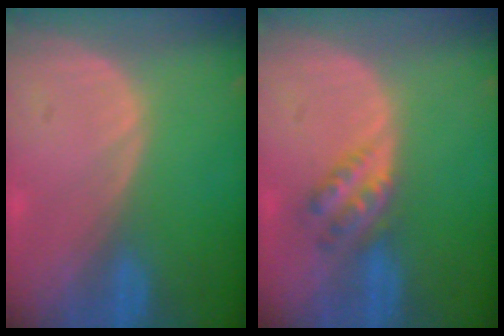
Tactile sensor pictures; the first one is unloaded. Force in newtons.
{"total": 4.5, "press": 4.0, "slide": 2.0}